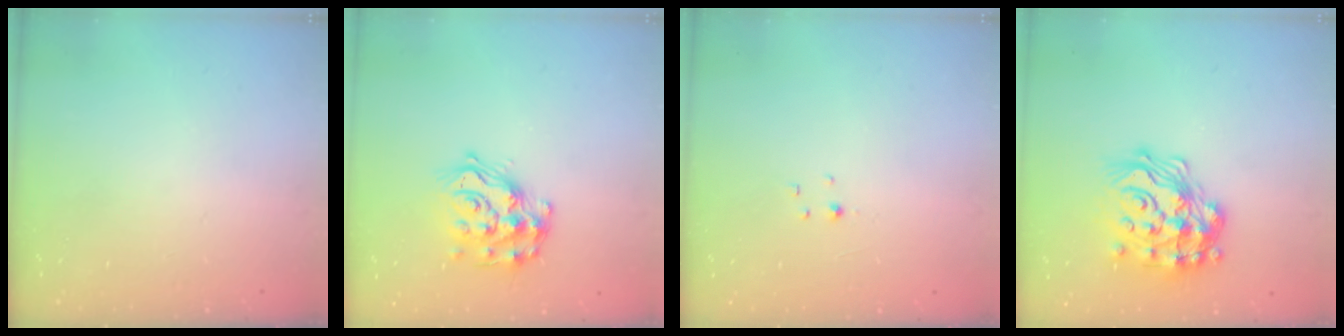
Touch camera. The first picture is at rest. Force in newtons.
{"total": 15.3, "press": 15.2, "slide": 1.0}
{"total": 1.1, "press": 1.1, "slide": 0.2}
{"total": 22.2, "press": 22.1, "slide": 1.6}